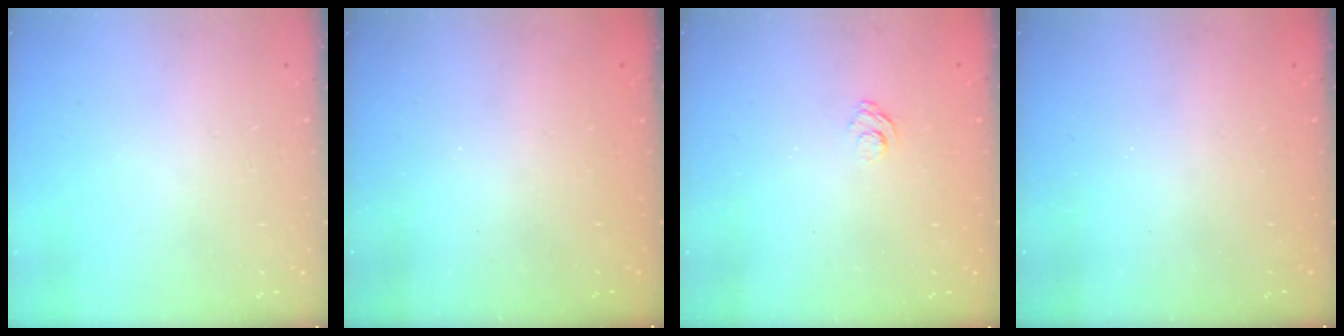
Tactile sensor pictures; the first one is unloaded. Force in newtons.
{"total": 2.2, "press": 2.1, "slide": 0.8}
{"total": 3.2, "press": 2.9, "slide": 1.3}
{"total": 2.4, "press": 2.2, "slide": 0.8}